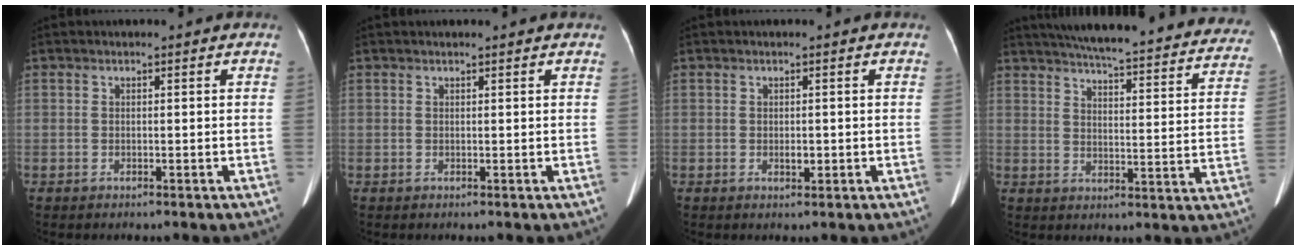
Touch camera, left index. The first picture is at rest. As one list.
[{"total": 1.6, "force": [1.5, 0.1, 0.8], "torque": [-0.010, 0.017, 0.021]}, {"total": 1.1, "force": [-0.1, 0.6, 0.9], "torque": [-0.016, -0.001, 0.001]}, {"total": 32.5, "force": [29.1, 4.6, 13.8], "torque": [-0.208, -0.057, 0.345]}]